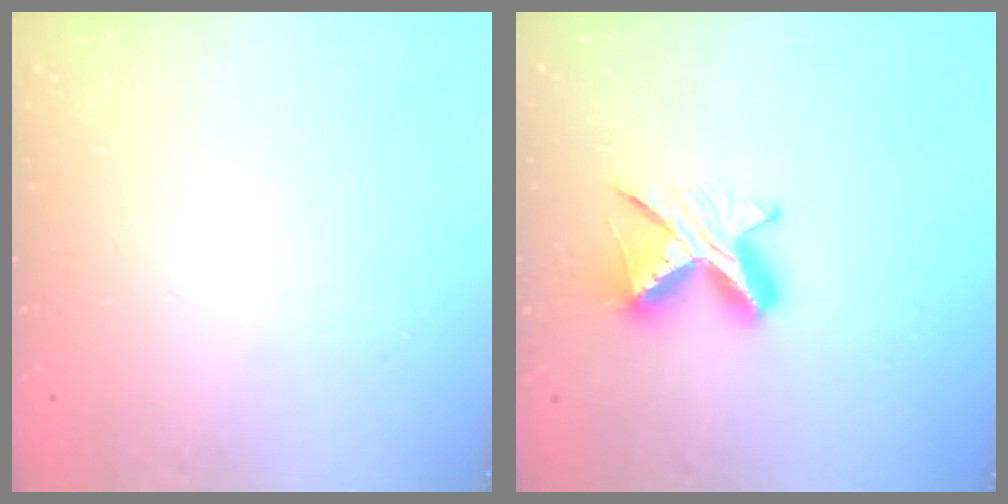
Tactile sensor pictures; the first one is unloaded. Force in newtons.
{"total": 9.1, "press": 9.0, "slide": 1.0}